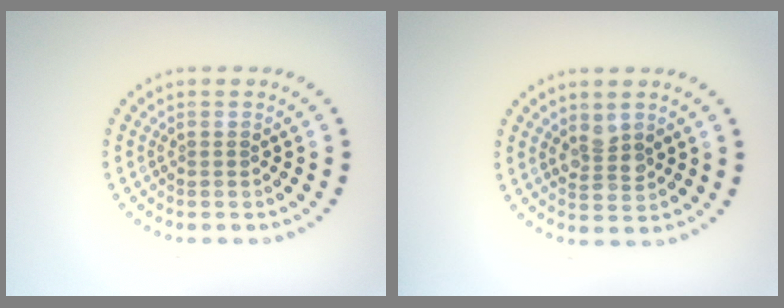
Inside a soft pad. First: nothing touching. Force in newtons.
{"total": 2.3, "press": 2.2, "slide": 0.6}